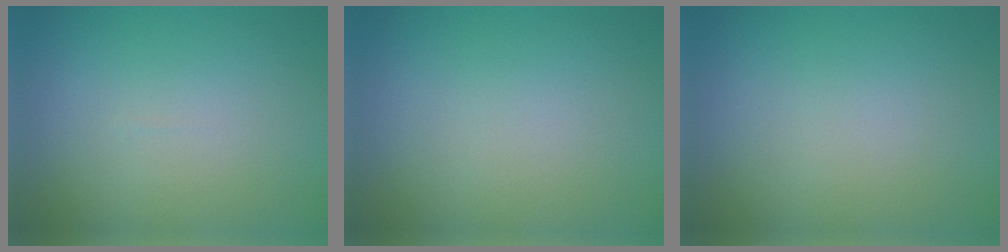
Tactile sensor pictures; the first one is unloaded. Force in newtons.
{"total": 0.0}
{"total": 0.0}